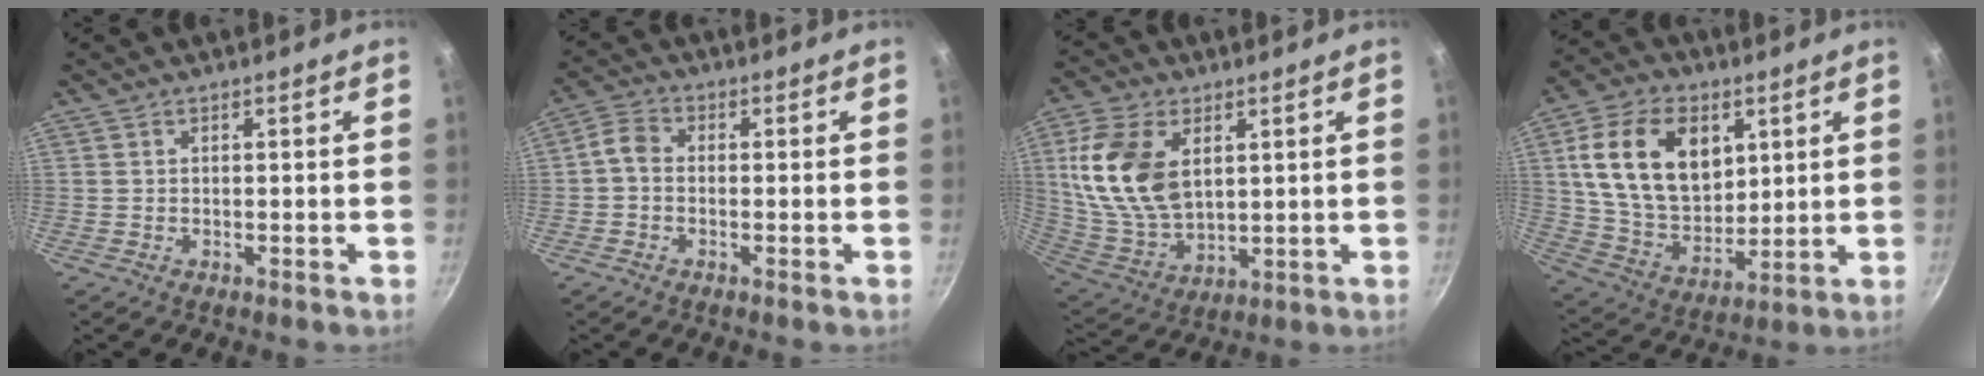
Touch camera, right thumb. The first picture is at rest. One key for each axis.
{"total": 3.5, "fx": -0.7, "fy": 2.7, "fz": 2.2, "tx": -0.049, "ty": 0.017, "tz": -0.026}
{"total": 16.3, "fx": 4.1, "fy": 10.1, "fz": 12.1, "tx": -0.219, "ty": -0.016, "tz": 0.094}
{"total": 19.4, "fx": 6.0, "fy": 13.1, "fz": 12.9, "tx": -0.200, "ty": -0.017, "tz": 0.114}